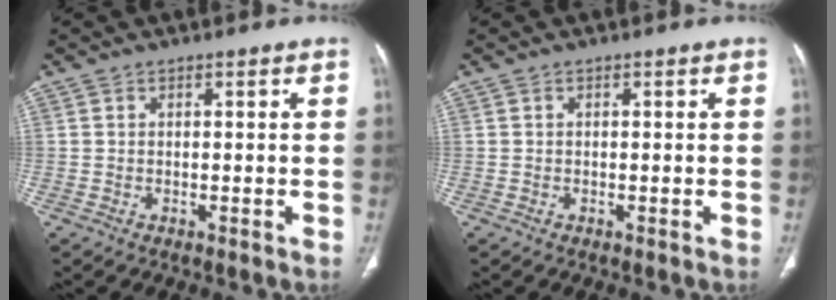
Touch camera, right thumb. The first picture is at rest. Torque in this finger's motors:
{"motor_torque": [-0.19, 0.10, -0.22, 0.10, 0.07]}